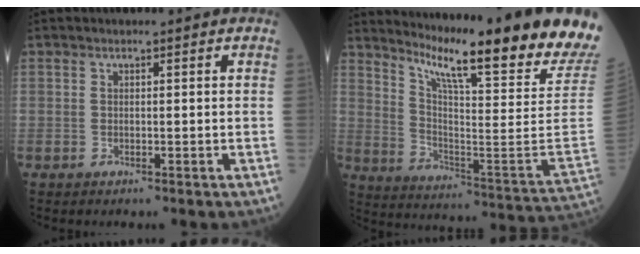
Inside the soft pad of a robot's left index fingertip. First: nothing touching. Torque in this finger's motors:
{"motor_torque": [1.19, -0.95, 0.43, 0.14]}